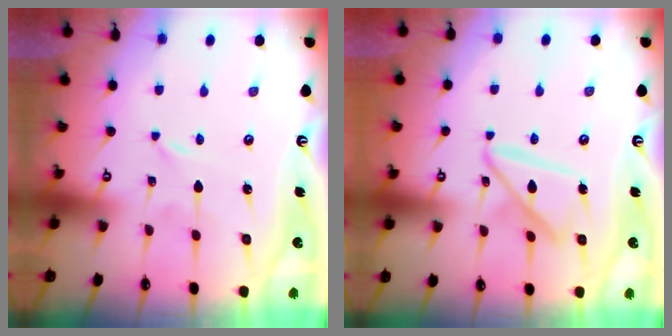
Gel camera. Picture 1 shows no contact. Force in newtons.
{"total": 13.3, "press": 13.2, "slide": 1.3}